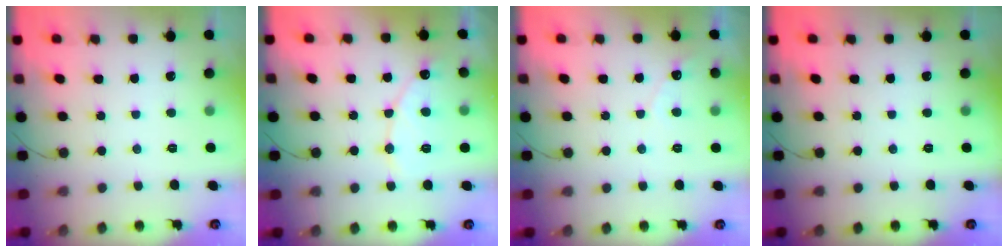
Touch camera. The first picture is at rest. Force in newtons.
{"total": 9.5, "press": 9.5, "slide": 0.7}
{"total": 2.5, "press": 2.5, "slide": 0.1}
{"total": 0.0}